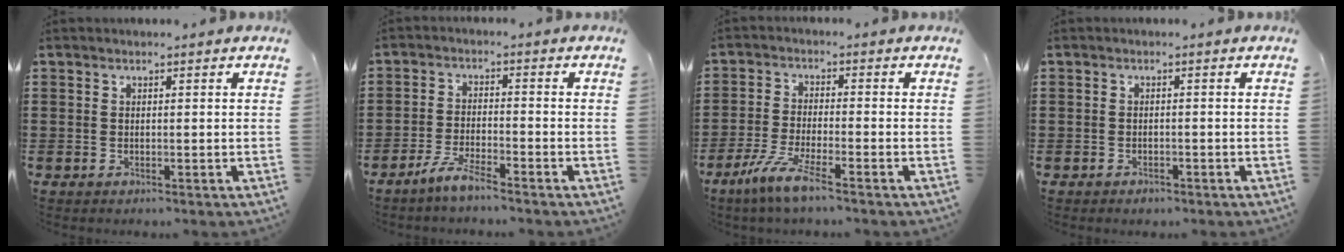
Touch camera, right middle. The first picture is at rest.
{"total": 4.4, "force": [-3.7, 0.3, 2.3], "torque": [-0.052, -0.002, -0.074]}
{"total": 6.2, "force": [-4.4, 0.4, 4.3], "torque": [-0.103, -0.018, -0.088]}
{"total": 1.1, "force": [-1.0, 0.6, 0.1], "torque": [-0.004, 0.000, -0.022]}